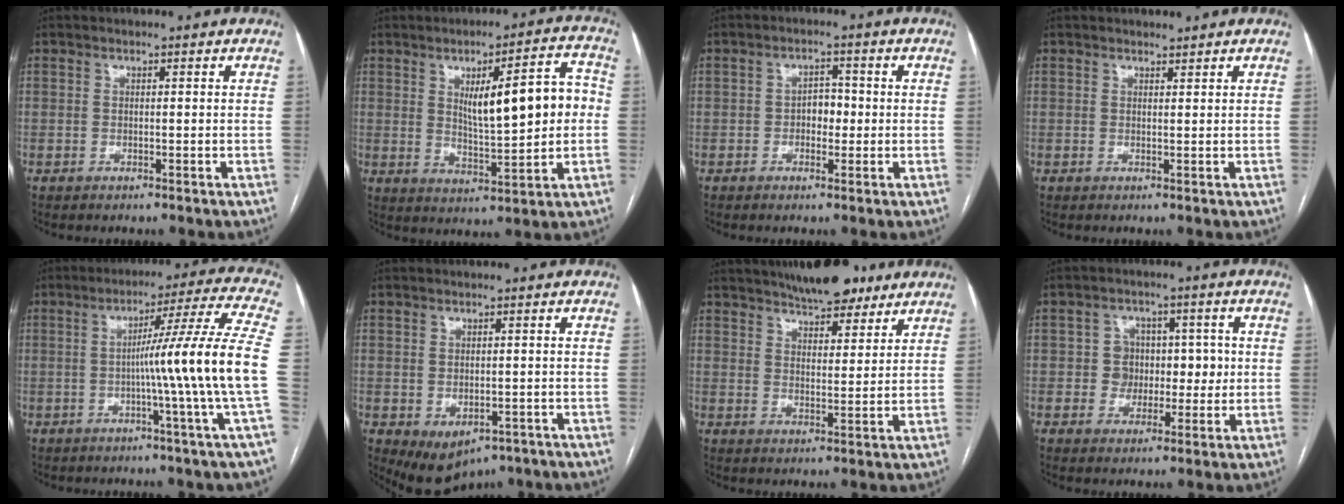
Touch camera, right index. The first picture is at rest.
{"total": 12.4, "force": [1.6, 2.7, 12.0], "torque": [-0.173, 0.020, 0.032]}
{"total": 3.0, "force": [-0.4, 2.0, 2.2], "torque": [-0.028, 0.009, -0.006]}
{"total": 1.1, "force": [1.1, 0.1, 0.2], "torque": [-0.007, 0.002, 0.020]}
{"total": 14.3, "force": [-2.0, -3.3, 13.8], "torque": [-0.193, -0.001, -0.035]}
{"total": 6.4, "force": [-3.3, 4.1, 3.6], "torque": [-0.052, -0.004, -0.038]}
{"total": 11.0, "force": [8.9, 3.3, 5.5], "torque": [-0.079, 0.007, 0.133]}
{"total": 5.6, "force": [0.2, 5.4, 1.8], "torque": [-0.005, 0.026, 0.007]}